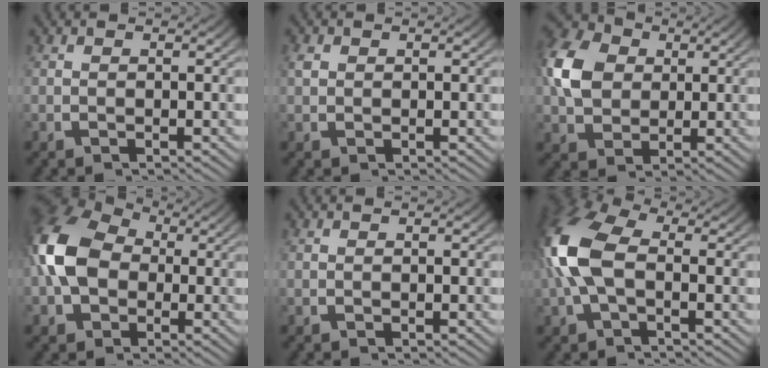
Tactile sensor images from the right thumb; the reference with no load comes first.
{"total": 1.0, "force": [0.4, 0.8, 0.4], "torque": [-0.008, -0.002, 0.010]}
{"total": 8.7, "force": [1.8, 6.5, 5.5], "torque": [-0.131, -0.018, 0.043]}
{"total": 9.6, "force": [0.5, 7.5, 6.0], "torque": [-0.153, -0.017, 0.018]}
{"total": 0.0}
{"total": 8.6, "force": [0.6, 5.6, 6.4], "torque": [-0.160, -0.005, 0.014]}